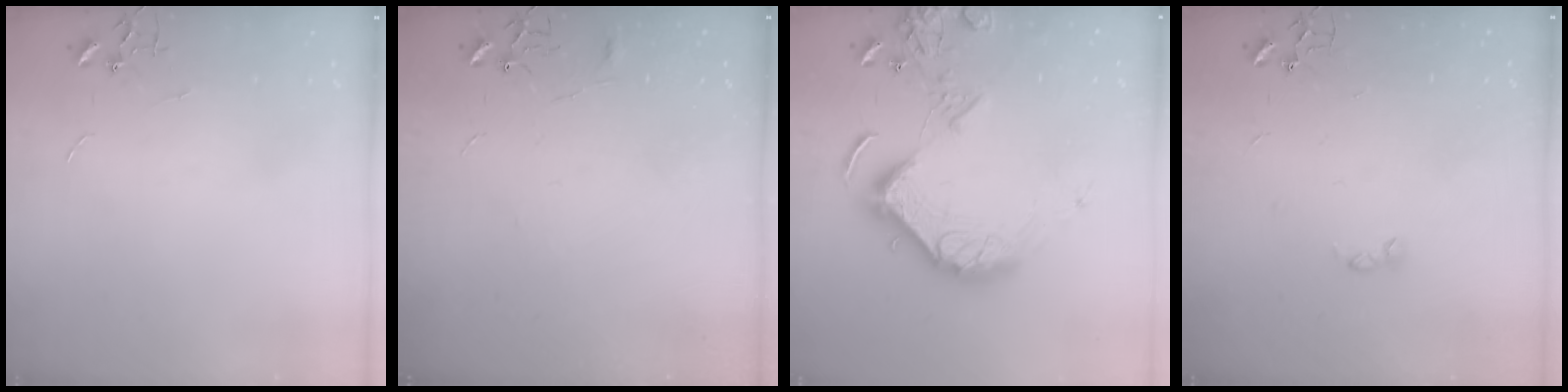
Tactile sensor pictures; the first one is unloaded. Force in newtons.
{"total": 4.0, "press": 4.0, "slide": 0.4}
{"total": 16.3, "press": 16.1, "slide": 2.7}
{"total": 2.6, "press": 2.5, "slide": 0.5}